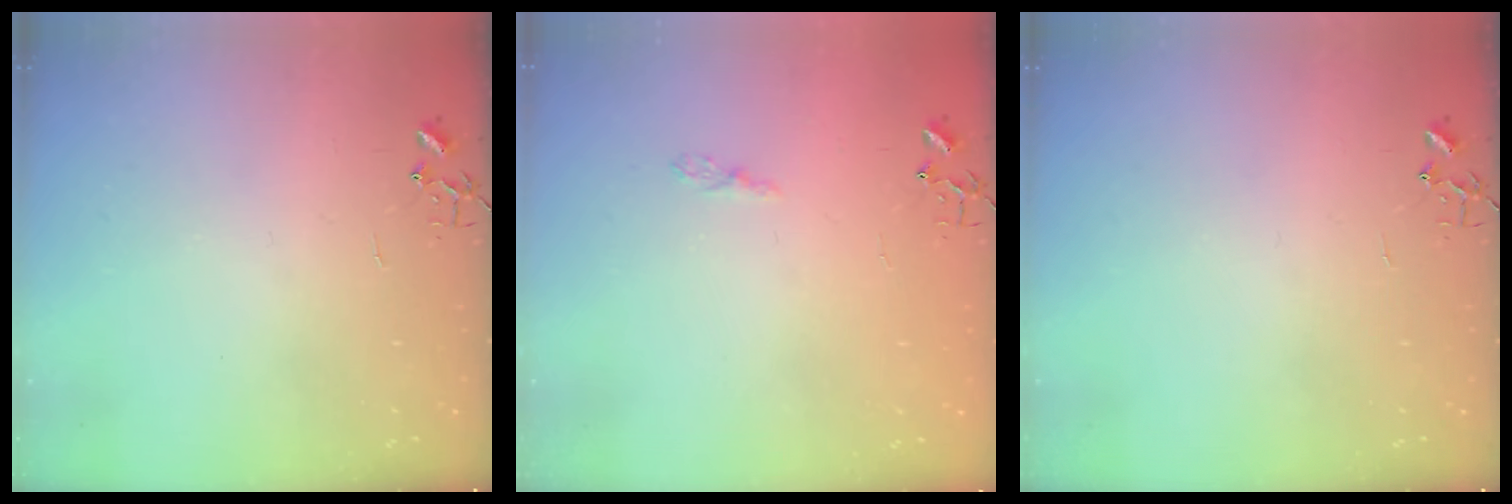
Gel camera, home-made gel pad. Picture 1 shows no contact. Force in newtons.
{"total": 3.9, "press": 3.9, "slide": 0.5}
{"total": 0.0}